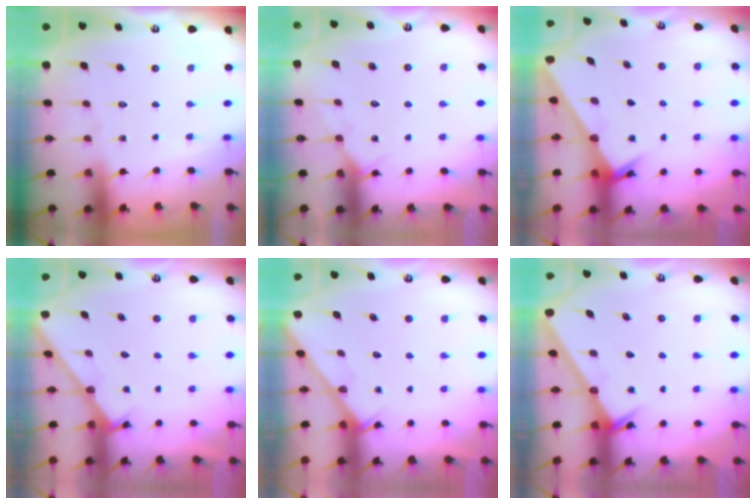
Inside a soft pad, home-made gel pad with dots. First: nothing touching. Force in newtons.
{"total": 6.5, "press": 6.5, "slide": 0.5}
{"total": 3.0, "press": 3.0, "slide": 0.2}
{"total": 2.7, "press": 2.7, "slide": 0.2}
{"total": 2.0, "press": 2.0, "slide": 0.1}
{"total": 2.7, "press": 2.7, "slide": 0.1}